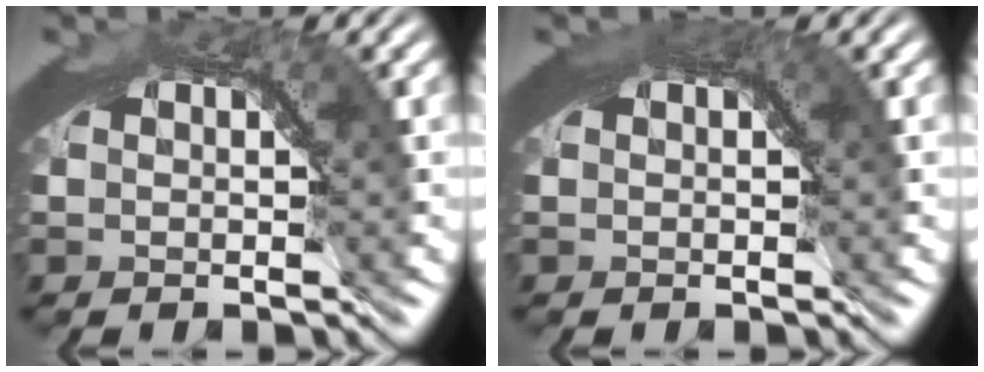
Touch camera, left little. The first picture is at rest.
{"total": 1.4, "force": [0.7, 0.4, 1.1], "torque": [-0.010, 0.003, 0.007]}